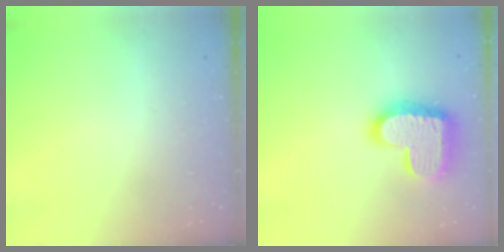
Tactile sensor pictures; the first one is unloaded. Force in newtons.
{"total": 18.7, "press": 18.7, "slide": 1.2}